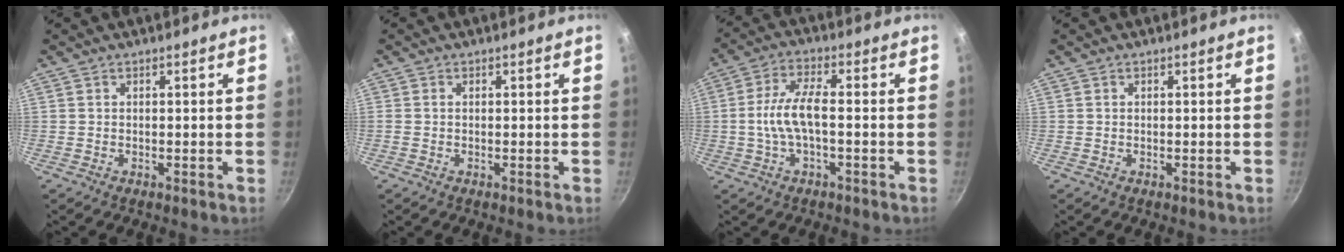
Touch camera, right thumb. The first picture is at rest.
{"total": 0.6, "force": [0.0, 0.5, 0.3], "torque": [-0.009, 0.003, -0.001]}
{"total": 7.8, "force": [-1.1, 2.8, 7.1], "torque": [-0.150, 0.024, -0.028]}
{"total": 0.0}